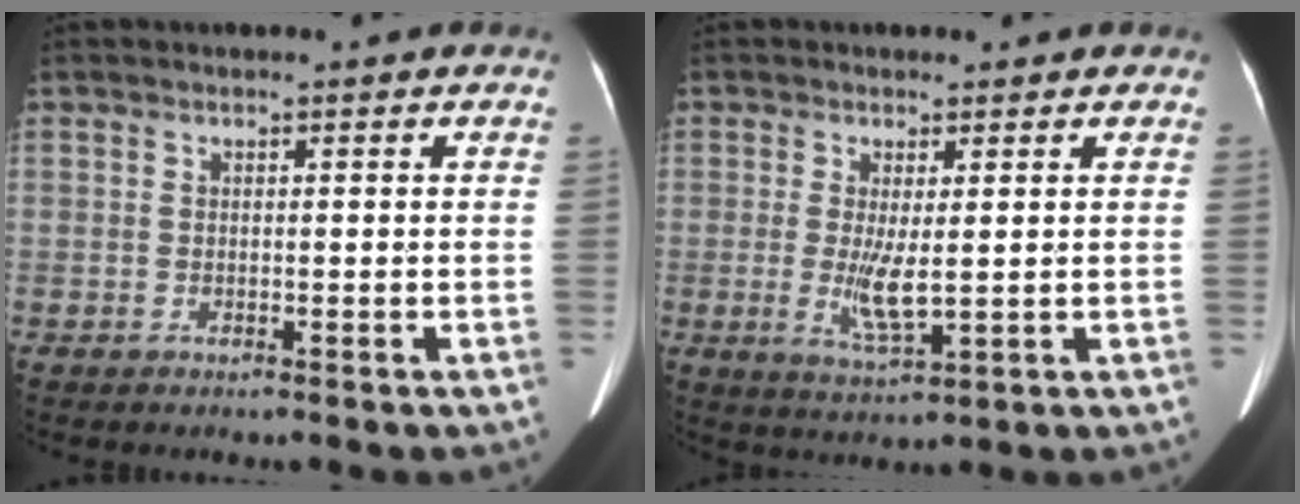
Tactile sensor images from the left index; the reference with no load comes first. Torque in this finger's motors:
{"motor_torque": [0.25, 0.27, 0.06, 0.03]}